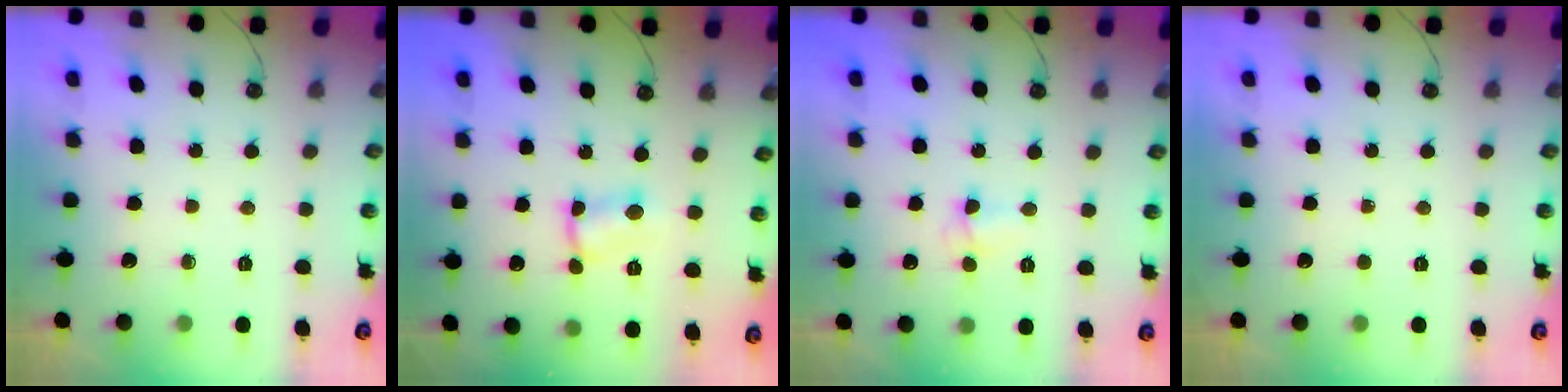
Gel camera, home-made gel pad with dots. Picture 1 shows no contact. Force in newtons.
{"total": 2.2, "press": 2.2, "slide": 0.1}
{"total": 3.5, "press": 3.5, "slide": 0.6}
{"total": 0.0}